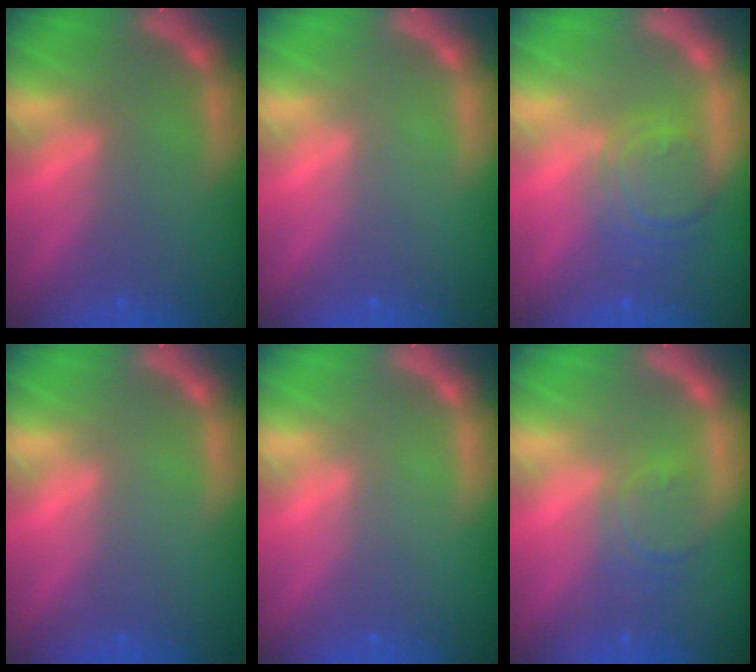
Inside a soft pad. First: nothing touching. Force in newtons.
{"total": 0.0}
{"total": 5.0}
{"total": 0.0}
{"total": 0.0}
{"total": 3.0}